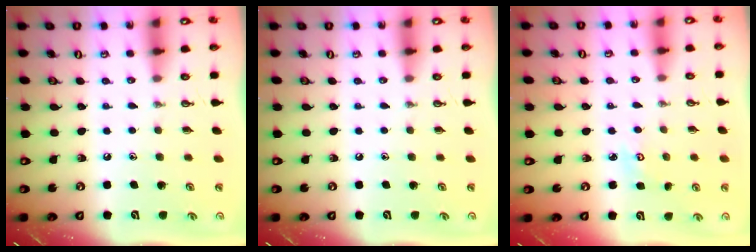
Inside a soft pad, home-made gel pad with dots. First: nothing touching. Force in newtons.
{"total": 0.0}
{"total": 3.8, "press": 3.8, "slide": 0.5}